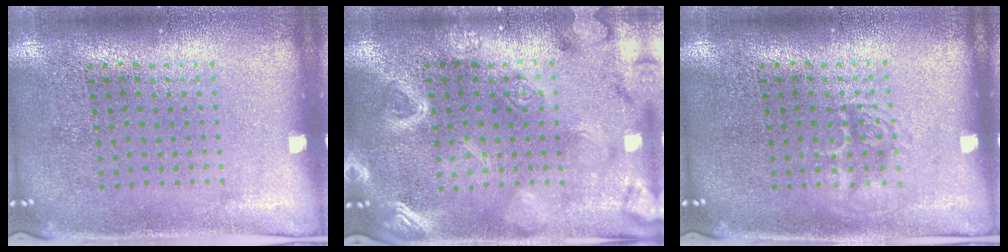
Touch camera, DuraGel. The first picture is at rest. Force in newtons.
{"total": 3.1, "press": 3.1, "slide": 0.3}
{"total": 1.8, "press": 1.7, "slide": 0.2}